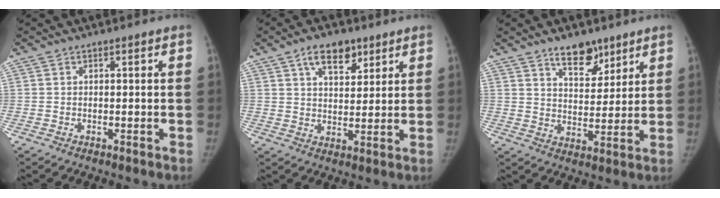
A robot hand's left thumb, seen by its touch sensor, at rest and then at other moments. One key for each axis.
{"total": 8.1, "fx": 4.8, "fy": 4.4, "fz": 4.8, "tx": -0.051, "ty": -0.025, "tz": 0.077}
{"total": 8.5, "fx": 6.0, "fy": 4.1, "fz": 4.3, "tx": -0.034, "ty": -0.042, "tz": 0.101}